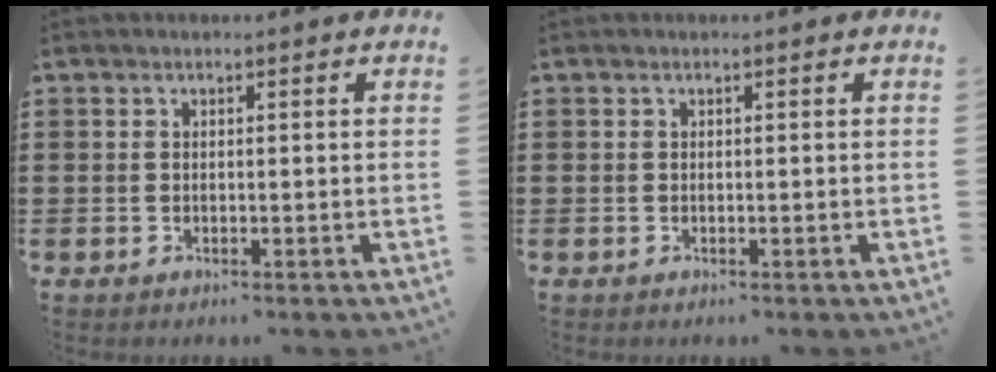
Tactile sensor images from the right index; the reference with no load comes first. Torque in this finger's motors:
{"motor_torque": [0.00, 0.00, 0.00, 0.00]}